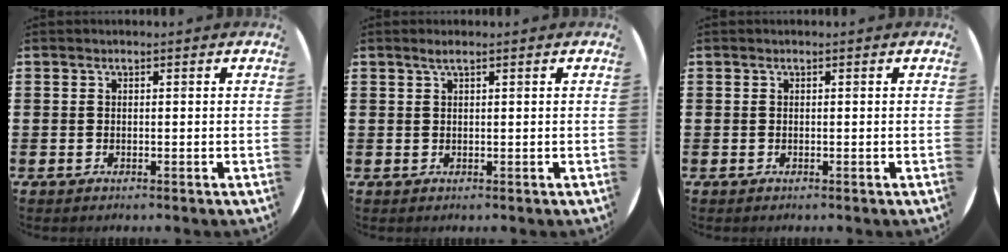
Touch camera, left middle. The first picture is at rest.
{"total": 1.0, "force": [0.6, 0.0, 0.8], "torque": [-0.014, 0.003, 0.010]}
{"total": 0.0}